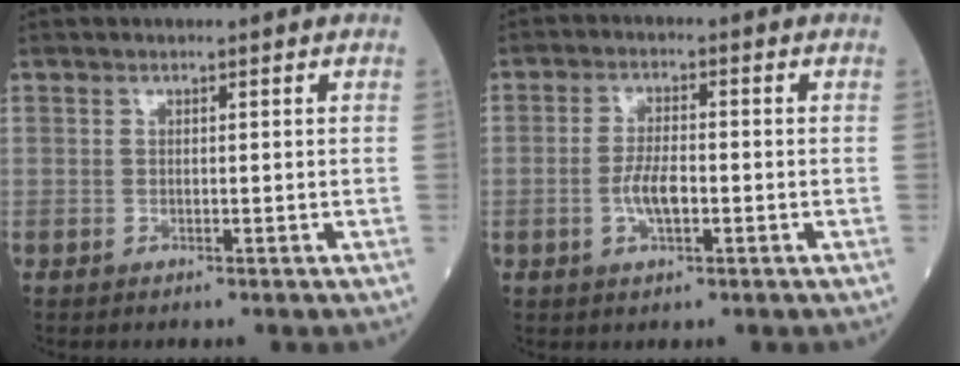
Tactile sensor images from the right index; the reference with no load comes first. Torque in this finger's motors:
{"motor_torque": [0.13, -0.12, 0.09, 0.02]}